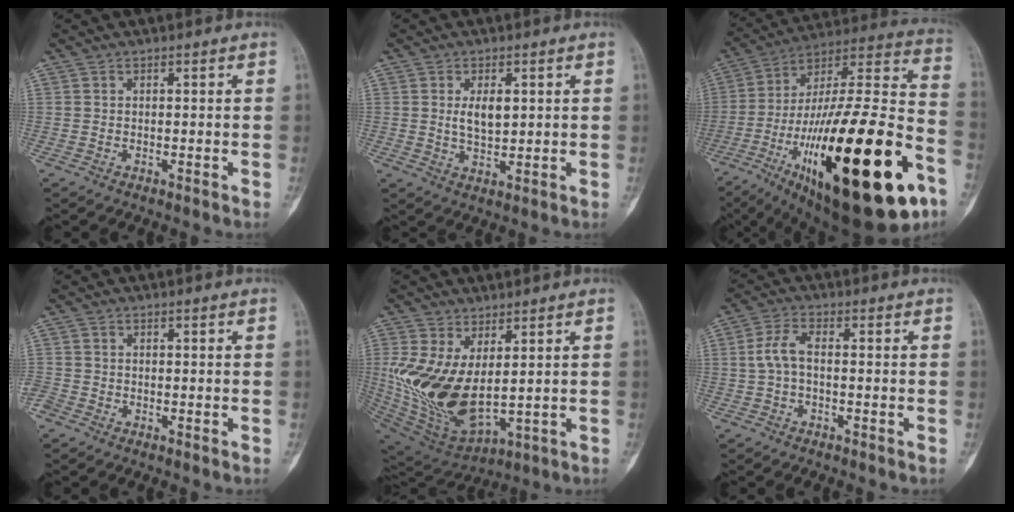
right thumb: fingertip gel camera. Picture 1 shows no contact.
{"total": 4.7, "force": [1.1, 2.4, 3.9], "torque": [-0.063, -0.010, 0.023]}
{"total": 42.7, "force": [-17.0, 13.3, 36.8], "torque": [-0.541, 0.059, -0.265]}
{"total": 2.2, "force": [-1.3, 1.5, 1.1], "torque": [-0.029, -0.003, -0.029]}
{"total": 17.5, "force": [1.9, 9.5, 14.6], "torque": [-0.301, -0.029, 0.066]}
{"total": 4.4, "force": [-0.4, 2.0, 3.9], "torque": [-0.091, 0.014, -0.013]}